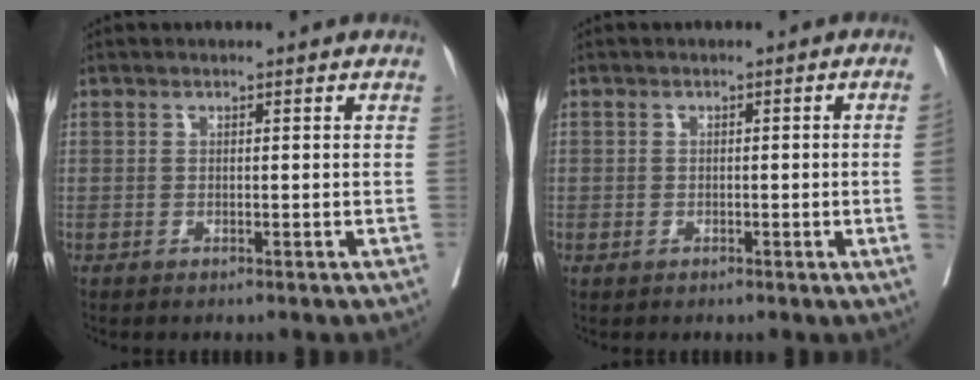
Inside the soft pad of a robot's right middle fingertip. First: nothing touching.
{"total": 1.9, "force": [-0.3, -0.1, 1.9], "torque": [-0.026, 0.005, -0.002]}